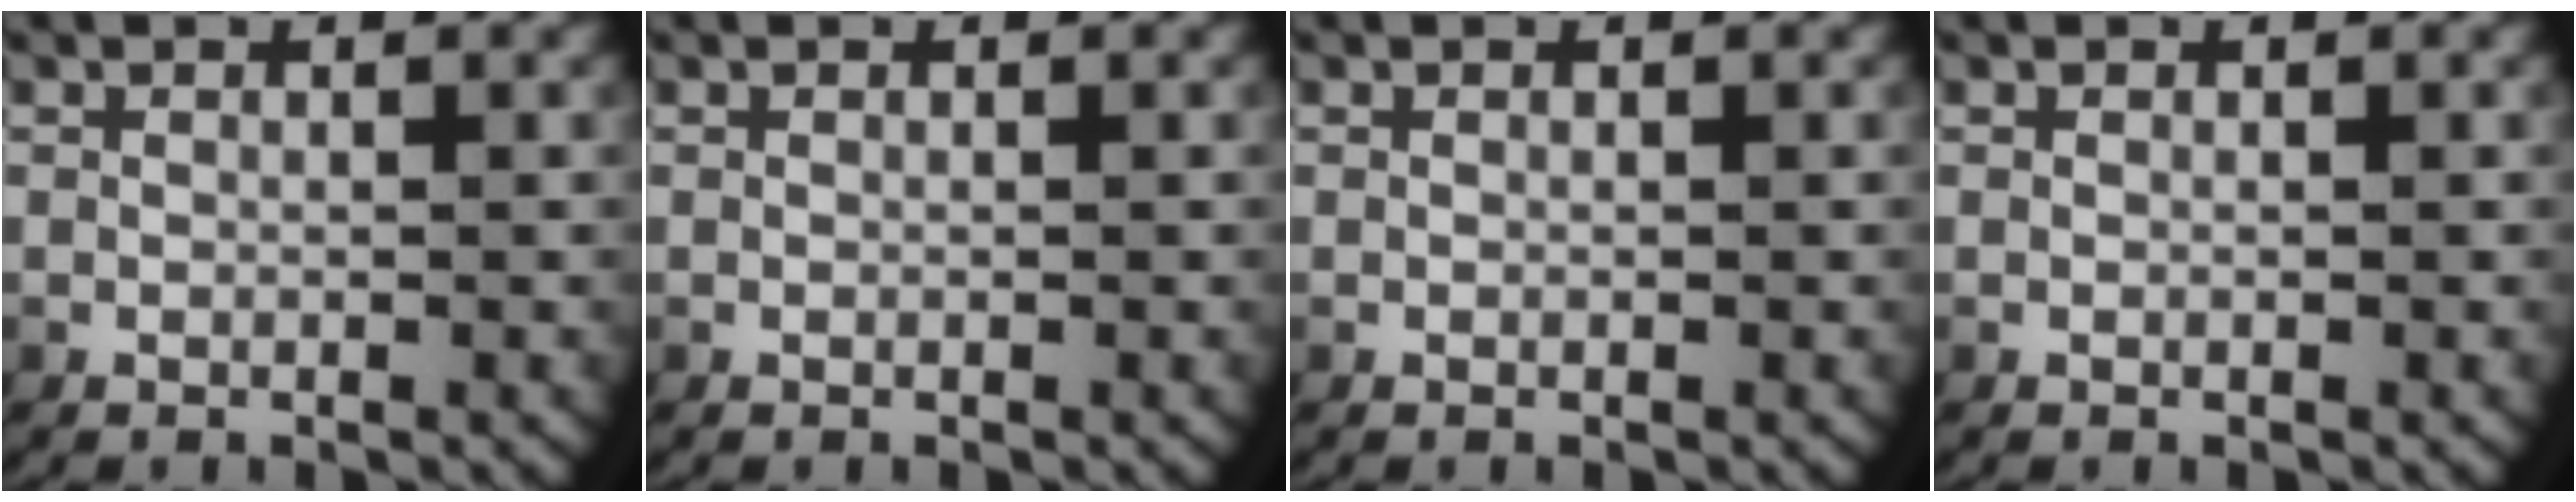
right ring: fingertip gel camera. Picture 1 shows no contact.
{"total": 0.0}
{"total": 0.0}
{"total": 0.0}